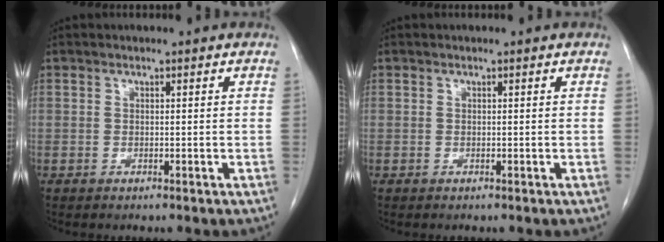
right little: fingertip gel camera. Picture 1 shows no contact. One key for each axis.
{"total": 0.0}